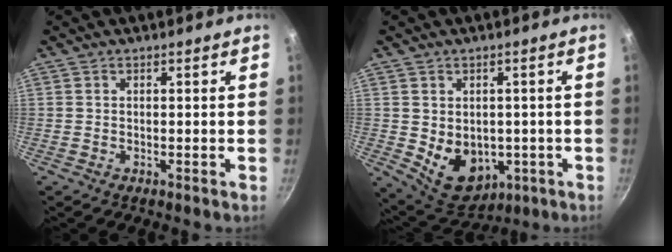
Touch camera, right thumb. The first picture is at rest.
{"total": 10.6, "force": [-1.6, 8.0, 6.7], "torque": [-0.073, -0.013, 0.001]}